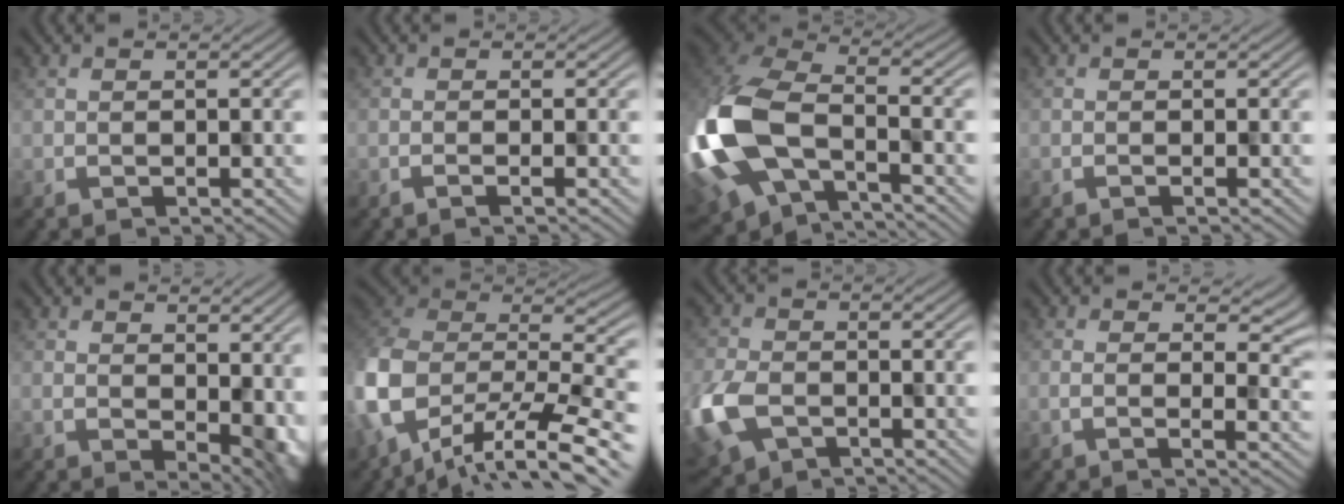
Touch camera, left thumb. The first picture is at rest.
{"total": 1.3, "force": [-0.6, 0.0, 1.2], "torque": [-0.015, 0.005, -0.021]}
{"total": 16.6, "force": [-3.4, 10.4, 12.4], "torque": [-0.315, -0.033, -0.055]}
{"total": 0.7, "force": [-0.3, 0.0, 0.6], "torque": [-0.007, 0.004, -0.011]}
{"total": 4.7, "force": [-0.4, 2.1, 4.2], "torque": [-0.060, -0.015, 0.014]}
{"total": 16.2, "force": [-6.4, 10.0, 11.0], "torque": [-0.275, -0.039, -0.092]}
{"total": 8.2, "force": [-3.7, 5.2, 5.3], "torque": [-0.139, -0.023, -0.073]}
{"total": 3.6, "force": [0.3, 0.8, 3.5], "torque": [-0.049, 0.002, -0.002]}